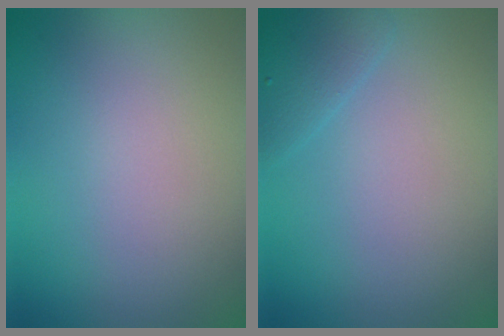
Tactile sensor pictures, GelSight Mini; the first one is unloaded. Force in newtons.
{"total": 1.6, "press": 1.6, "slide": 0.1}